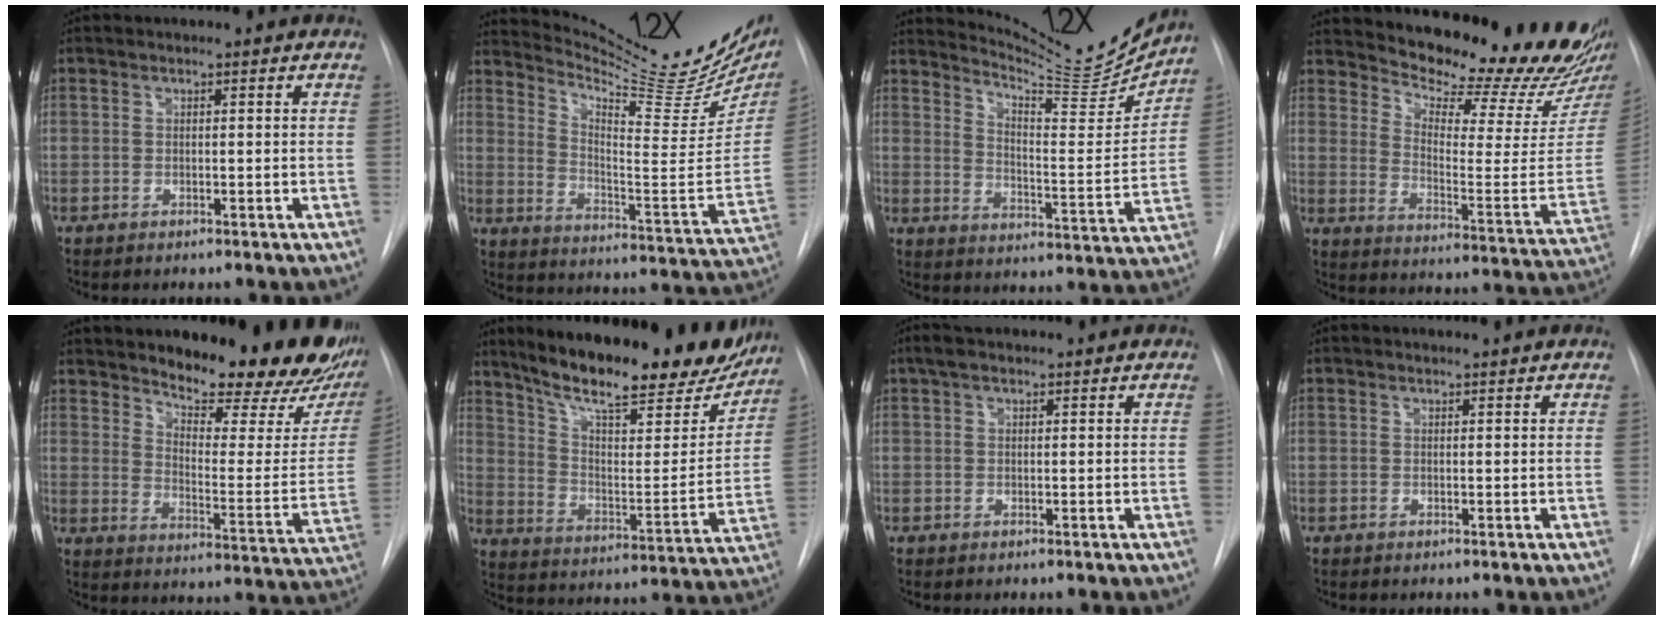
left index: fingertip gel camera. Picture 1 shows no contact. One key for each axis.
{"total": 25.3, "fx": 22.2, "fy": 4.3, "fz": 11.3, "tx": -0.165, "ty": -0.085, "tz": 0.292}
{"total": 15.7, "fx": 15.4, "fy": 0.4, "fz": 3.2, "tx": -0.057, "ty": -0.071, "tz": 0.210}
{"total": 23.5, "fx": 22.1, "fy": 1.5, "fz": 7.9, "tx": -0.119, "ty": -0.125, "tz": 0.280}
{"total": 23.5, "fx": 19.5, "fy": 5.1, "fz": 12.2, "tx": -0.172, "ty": -0.071, "tz": 0.247}
{"total": 25.6, "fx": 21.2, "fy": 5.7, "fz": 13.3, "tx": -0.201, "ty": -0.029, "tz": 0.295}
{"total": 2.9, "fx": 2.0, "fy": 1.0, "fz": 1.9, "tx": -0.041, "ty": 0.021, "tz": 0.037}
{"total": 0.9, "fx": 0.9, "fy": -0.1, "fz": -0.1, "tx": -0.005, "ty": 0.003, "tz": 0.015}